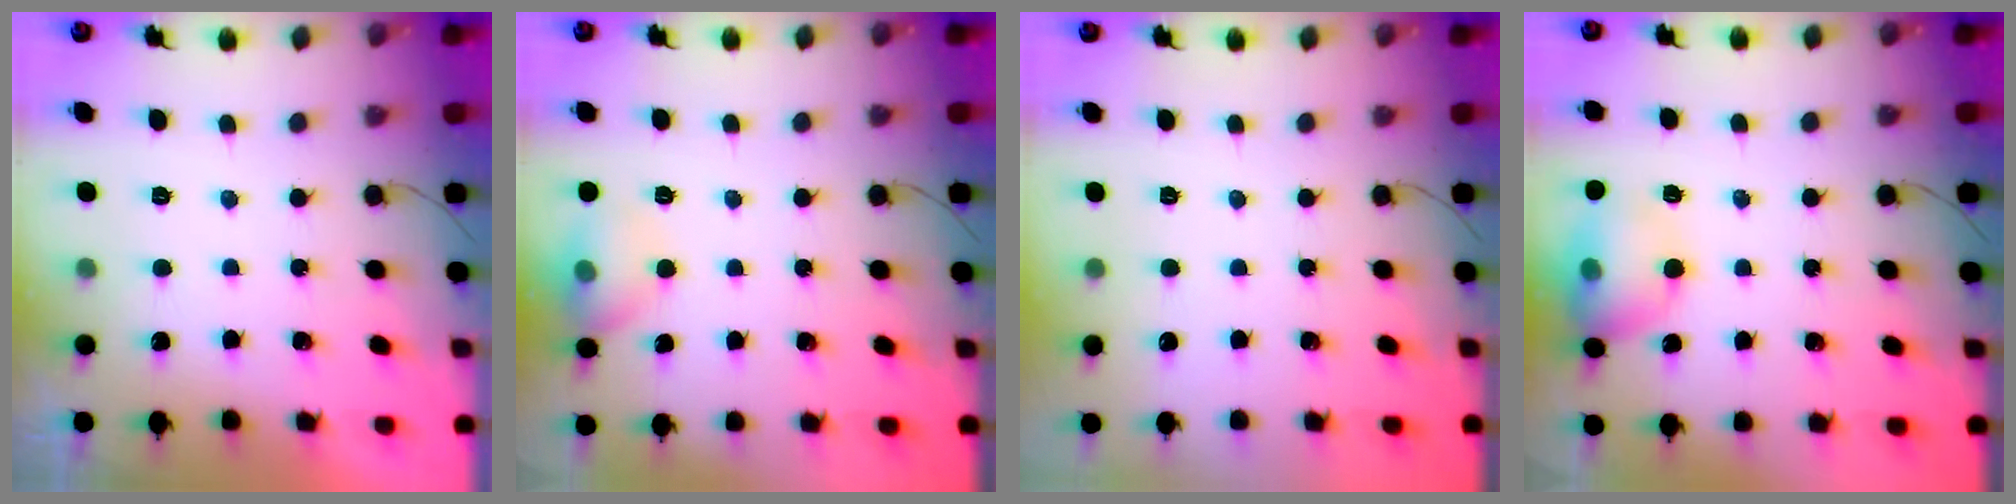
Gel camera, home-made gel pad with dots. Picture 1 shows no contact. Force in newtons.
{"total": 9.9, "press": 8.2, "slide": 5.5}
{"total": 0.0}
{"total": 12.8, "press": 12.6, "slide": 1.9}